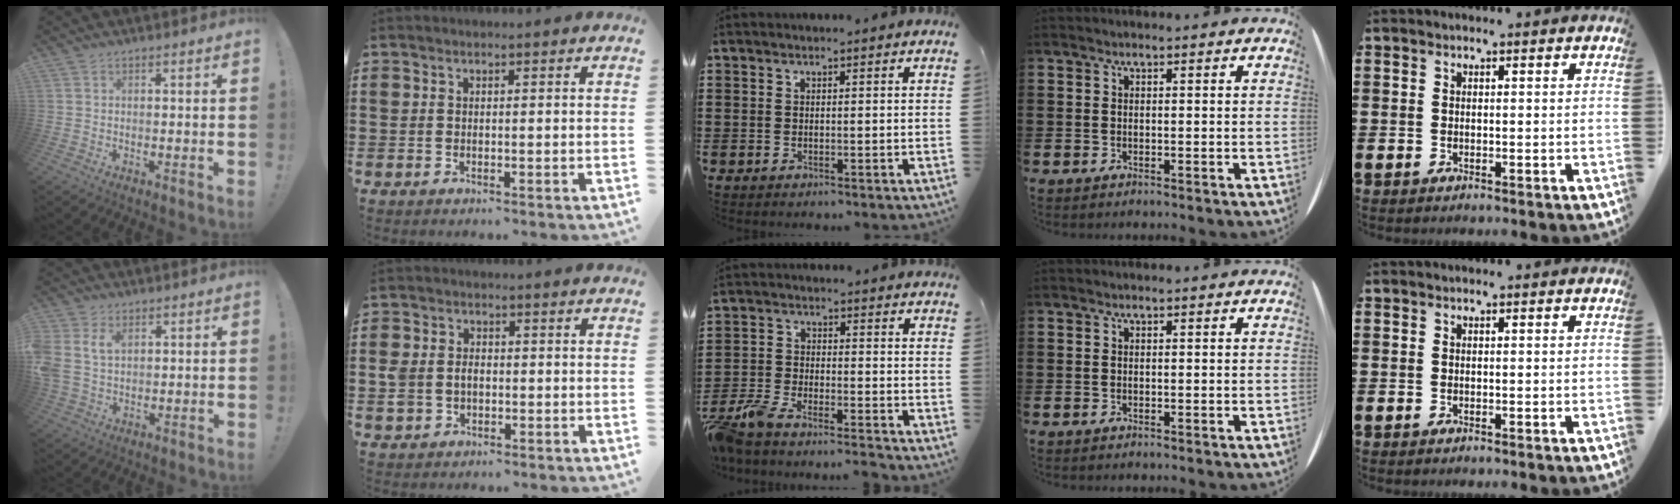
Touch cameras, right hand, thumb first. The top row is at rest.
{"thumb": {"total": 6.9, "force": [2.6, 4.7, 4.3], "torque": [-0.094, -0.007, 0.050]}, "index": {"total": 3.0, "force": [-0.5, 2.4, 1.7], "torque": [-0.052, 0.001, -0.016]}, "middle": {"total": 5.6, "force": [-5.3, 0.4, 1.8], "torque": [-0.064, -0.009, -0.110]}}